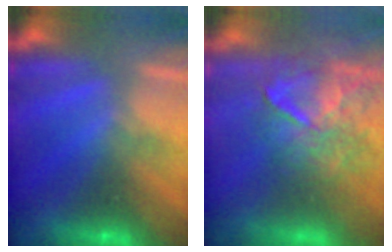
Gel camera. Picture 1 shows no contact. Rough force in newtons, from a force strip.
{"total": 10.9}